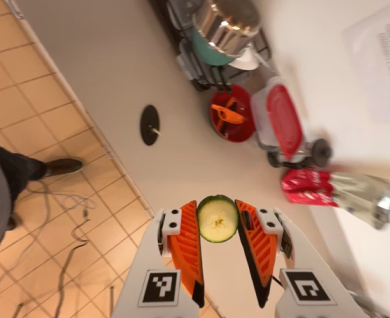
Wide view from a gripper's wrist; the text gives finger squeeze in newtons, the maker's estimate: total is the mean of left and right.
{"total": 6.5, "left": 6.2, "right": 6.9}